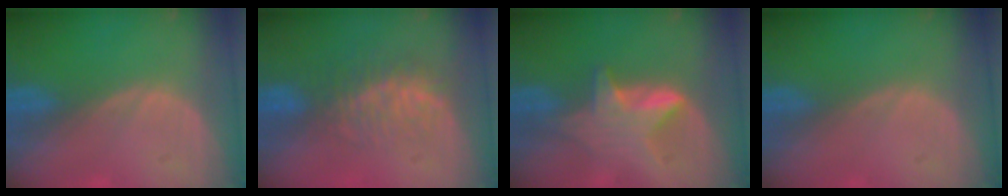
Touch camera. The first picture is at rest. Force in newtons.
{"total": 7.5, "press": 7.0, "slide": 2.8}
{"total": 6.1, "press": 5.7, "slide": 2.2}
{"total": 0.0}